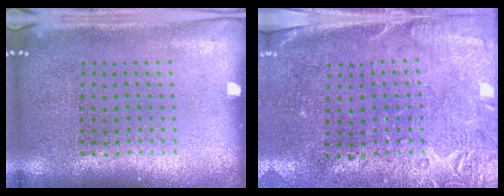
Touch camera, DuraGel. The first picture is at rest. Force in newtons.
{"total": 2.7, "press": 2.3, "slide": 1.5}